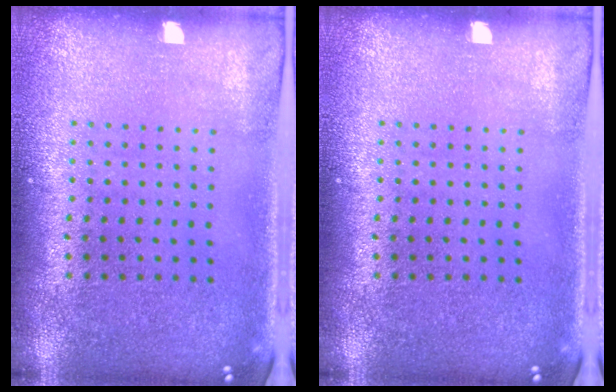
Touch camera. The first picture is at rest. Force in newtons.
{"total": 0.0}